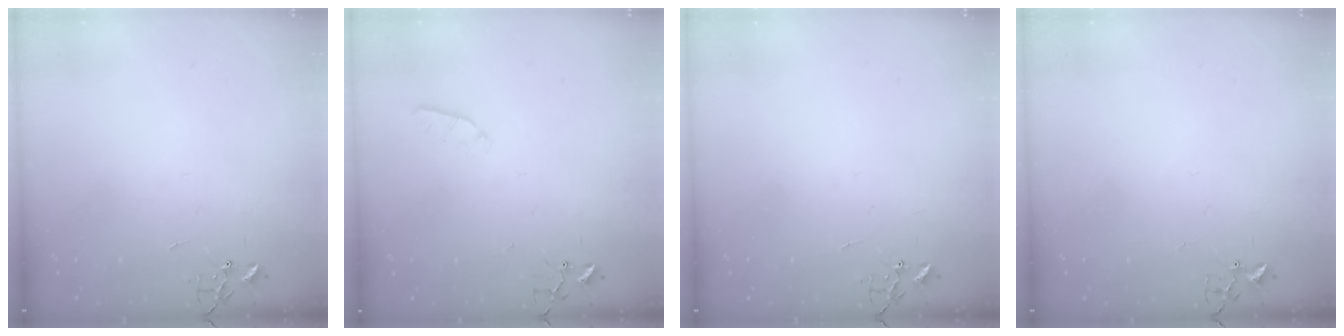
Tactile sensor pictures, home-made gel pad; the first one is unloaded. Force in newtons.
{"total": 3.6, "press": 3.6, "slide": 0.5}
{"total": 0.0}
{"total": 3.0, "press": 2.9, "slide": 0.4}